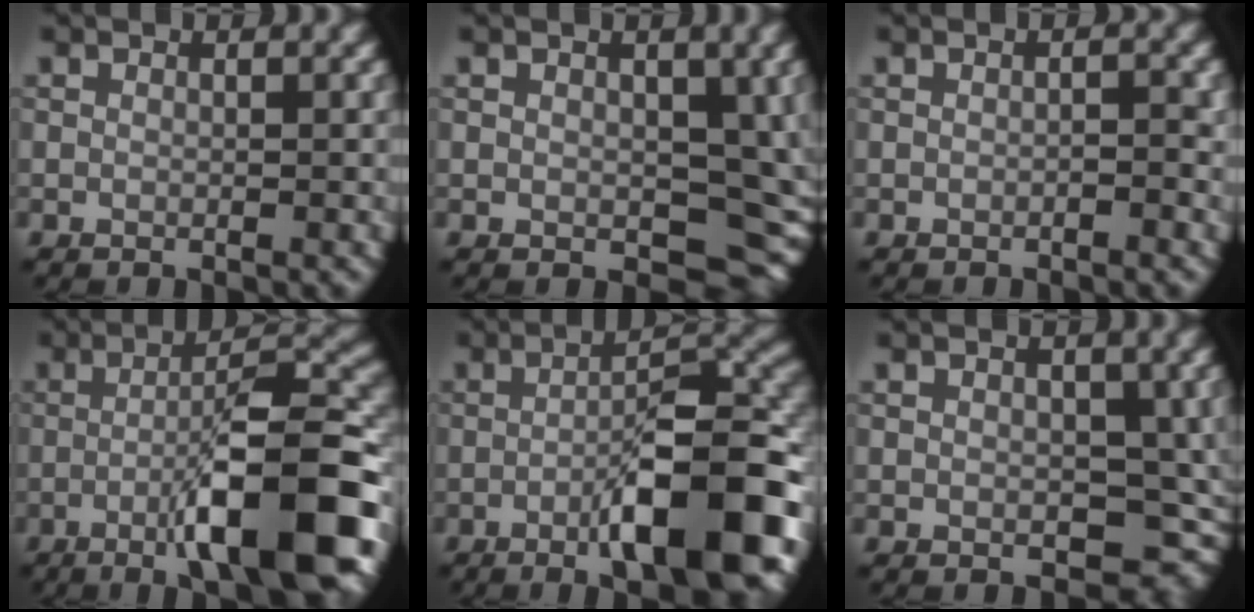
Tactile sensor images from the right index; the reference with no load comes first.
{"total": 6.2, "force": [0.0, 4.0, 4.7], "torque": [-0.060, -0.011, -0.001]}
{"total": 0.8, "force": [-0.5, 0.1, 0.7], "torque": [-0.010, 0.004, -0.007]}
{"total": 12.6, "force": [-4.6, 2.8, 11.5], "torque": [-0.164, 0.006, -0.074]}
{"total": 11.6, "force": [-4.4, 3.3, 10.3], "torque": [-0.140, 0.009, -0.070]}
{"total": 4.5, "force": [-0.2, 2.9, 3.4], "torque": [-0.043, -0.010, -0.001]}